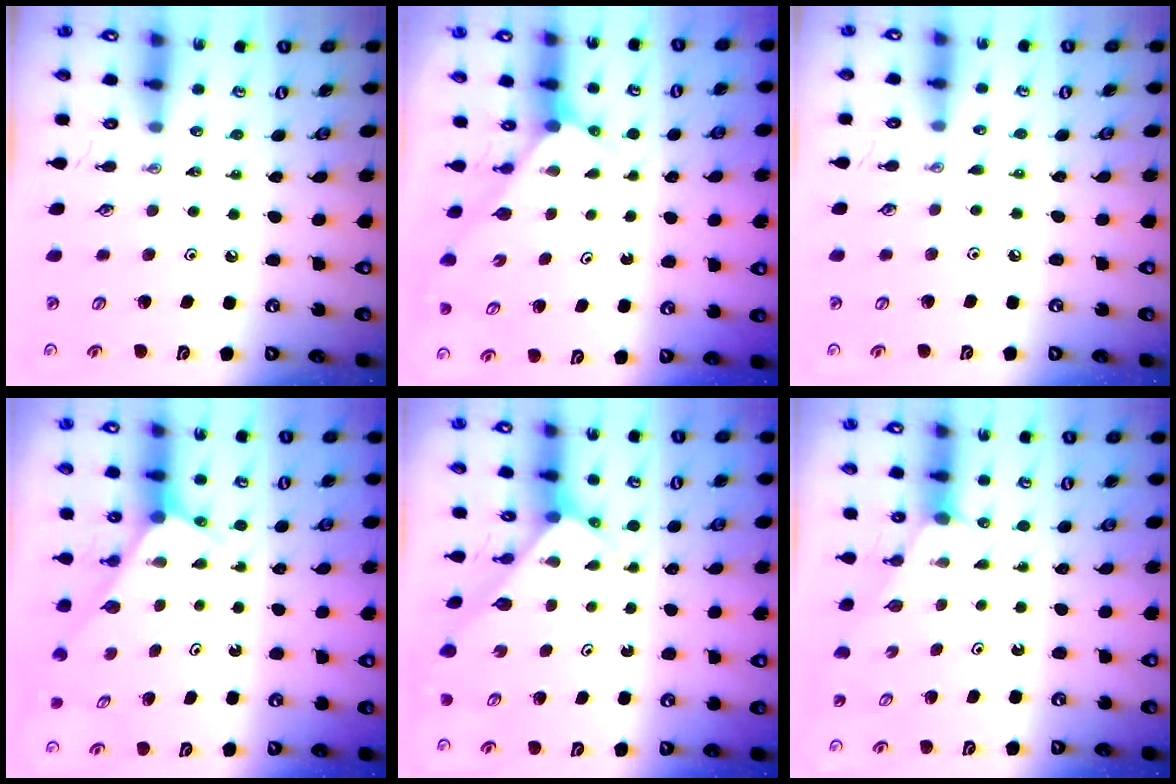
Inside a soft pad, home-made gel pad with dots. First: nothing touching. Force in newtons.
{"total": 2.4, "press": 2.4, "slide": 0.2}
{"total": 2.3, "press": 2.3, "slide": 0.3}
{"total": 2.7, "press": 2.7, "slide": 0.1}
{"total": 2.8, "press": 2.8, "slide": 0.1}
{"total": 1.0, "press": 1.0, "slide": 0.2}